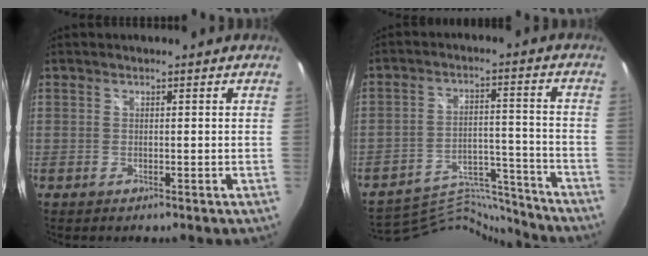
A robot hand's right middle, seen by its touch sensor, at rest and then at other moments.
{"total": 15.4, "force": [-15.2, 1.3, 1.8], "torque": [-0.042, 0.024, -0.239]}